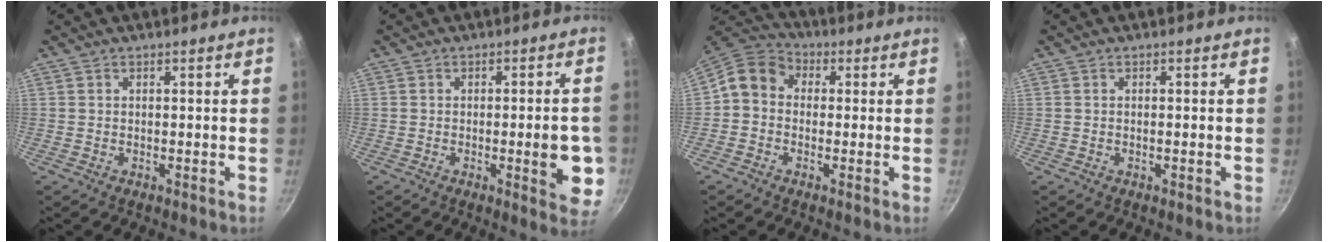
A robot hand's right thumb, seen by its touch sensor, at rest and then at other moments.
{"total": 8.9, "force": [-1.8, 2.7, 8.3], "torque": [-0.090, 0.001, -0.022]}
{"total": 8.1, "force": [0.0, 6.8, 4.4], "torque": [-0.061, 0.027, -0.025]}
{"total": 0.5, "force": [-0.2, 0.1, 0.5], "torque": [-0.009, 0.003, -0.005]}